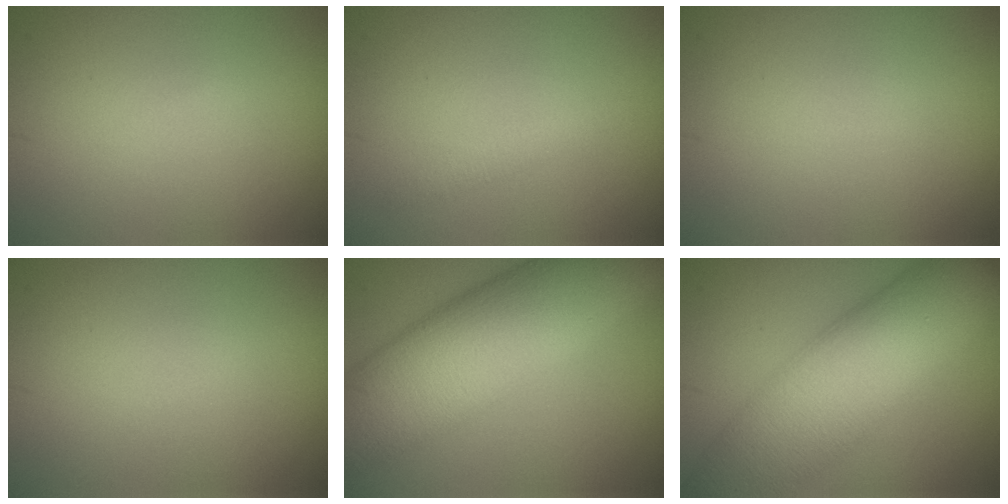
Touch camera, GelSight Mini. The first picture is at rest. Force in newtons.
{"total": 1.2, "press": 1.2, "slide": 0.0}
{"total": 0.0}
{"total": 0.0}
{"total": 12.2, "press": 12.2, "slide": 0.1}
{"total": 11.9, "press": 11.9, "slide": 0.5}